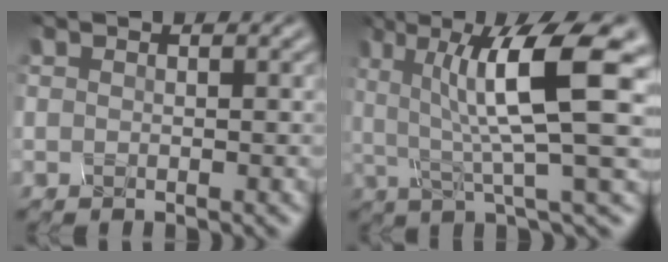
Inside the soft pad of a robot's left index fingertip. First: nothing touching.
{"total": 9.5, "force": [1.5, 1.9, 9.1], "torque": [-0.162, 0.001, 0.041]}